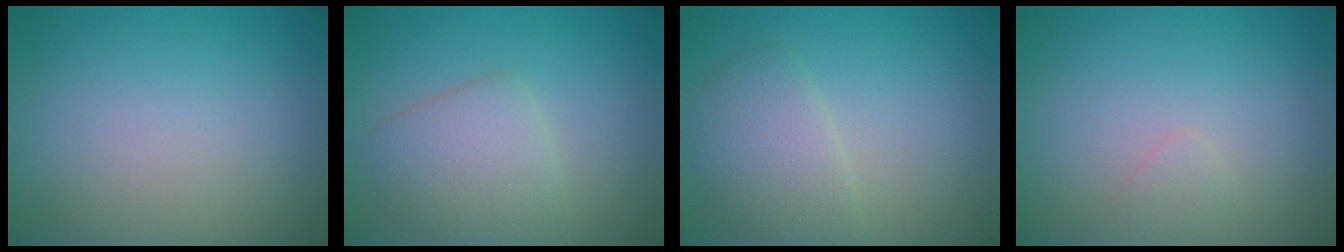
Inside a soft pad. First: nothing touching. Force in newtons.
{"total": 3.4, "press": 3.4, "slide": 0.1}
{"total": 3.2, "press": 3.2, "slide": 0.2}
{"total": 0.7, "press": 0.7, "slide": 0.0}